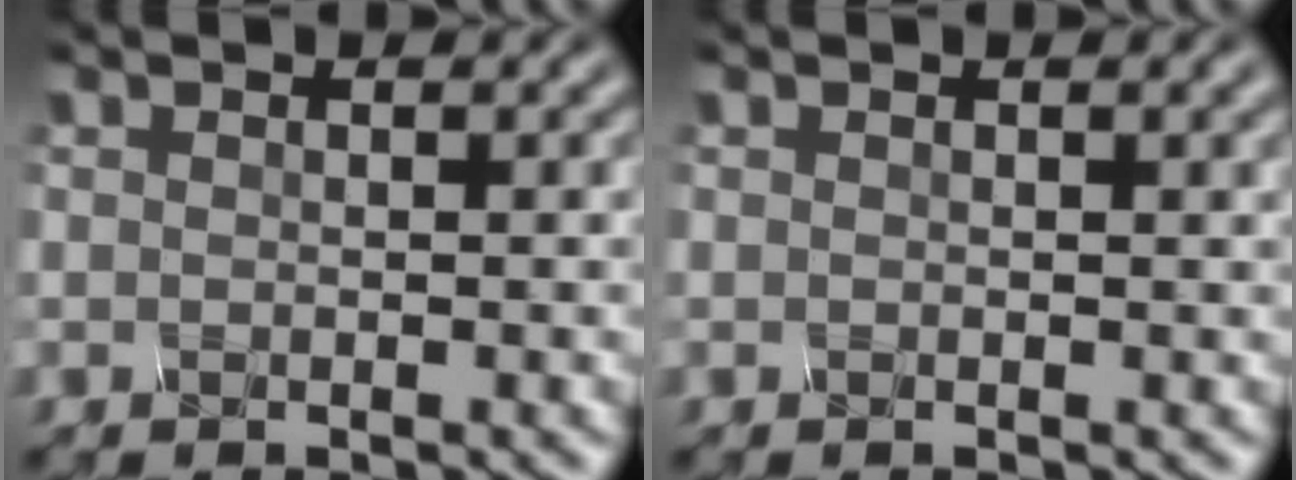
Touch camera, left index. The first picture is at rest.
{"total": 1.6, "force": [0.9, 0.6, 1.2], "torque": [-0.008, 0.007, 0.013]}